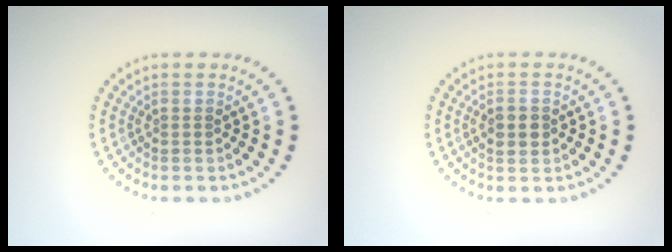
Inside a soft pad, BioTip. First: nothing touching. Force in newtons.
{"total": 2.3, "press": 2.3, "slide": 0.1}